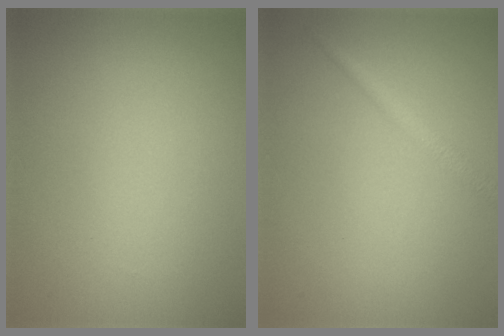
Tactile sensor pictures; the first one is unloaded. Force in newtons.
{"total": 1.6, "press": 1.6, "slide": 0.0}